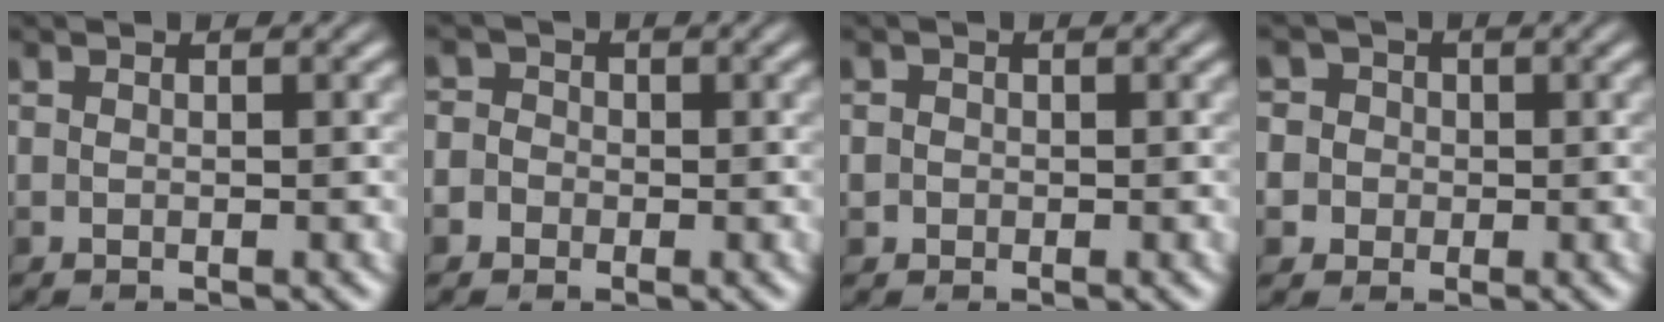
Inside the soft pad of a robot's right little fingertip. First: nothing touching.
{"total": 3.4, "force": [-0.4, 3.1, 1.2], "torque": [-0.025, 0.015, -0.027]}
{"total": 1.0, "force": [-0.2, 1.0, 0.1], "torque": [-0.007, -0.001, -0.009]}
{"total": 7.2, "force": [2.9, 6.0, 2.7], "torque": [-0.063, 0.023, 0.027]}